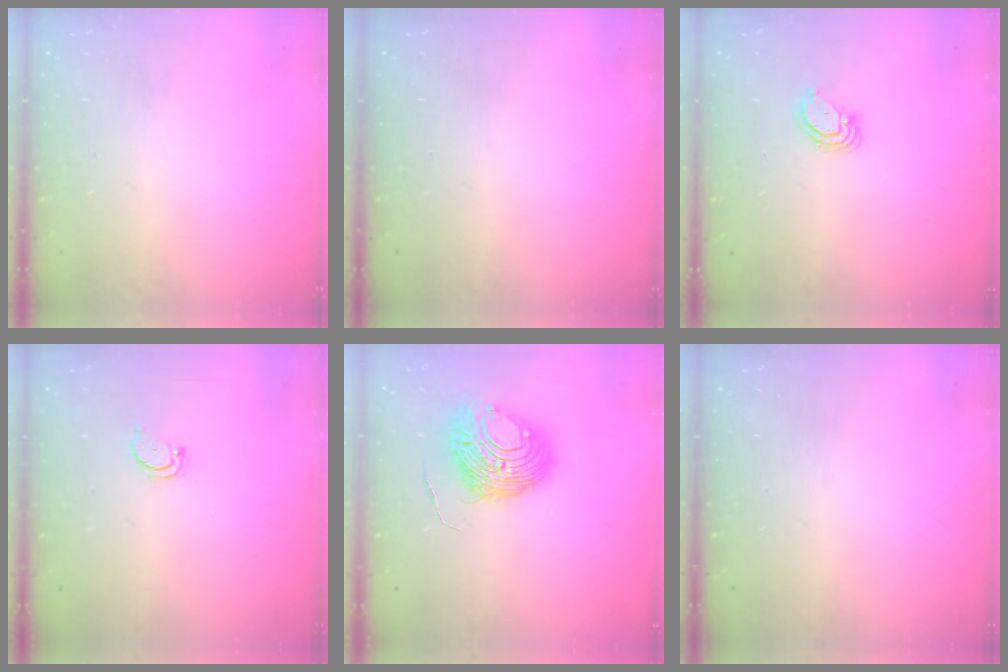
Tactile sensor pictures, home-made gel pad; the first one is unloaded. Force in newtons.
{"total": 0.0}
{"total": 3.2, "press": 3.2, "slide": 0.3}
{"total": 2.5, "press": 2.4, "slide": 0.5}
{"total": 10.6, "press": 10.6, "slide": 0.8}
{"total": 0.0}